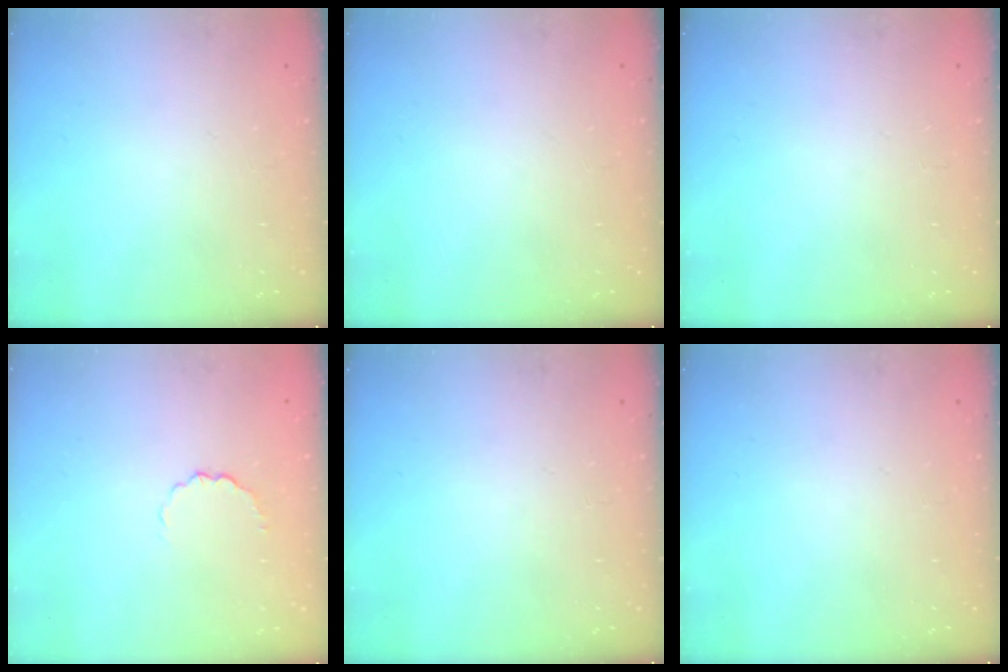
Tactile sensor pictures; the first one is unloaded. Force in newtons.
{"total": 0.0}
{"total": 0.0}
{"total": 3.5, "press": 3.3, "slide": 1.3}
{"total": 0.0}
{"total": 0.0}